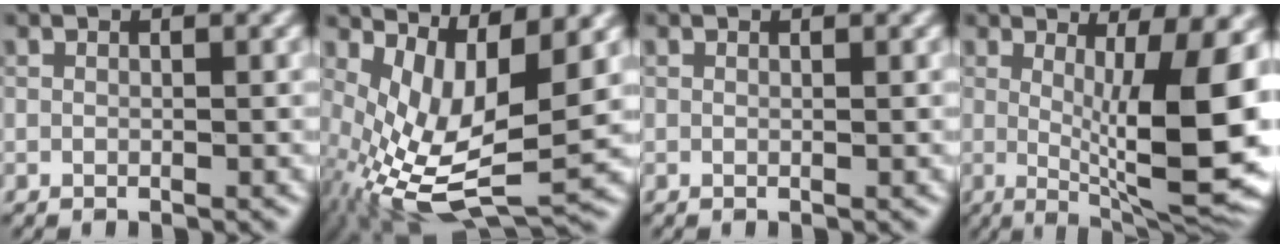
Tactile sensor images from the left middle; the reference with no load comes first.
{"total": 9.3, "force": [0.1, 3.5, 8.6], "torque": [-0.177, -0.017, 0.011]}
{"total": 0.0}
{"total": 10.8, "force": [0.5, 2.7, 10.5], "torque": [-0.142, -0.015, 0.011]}